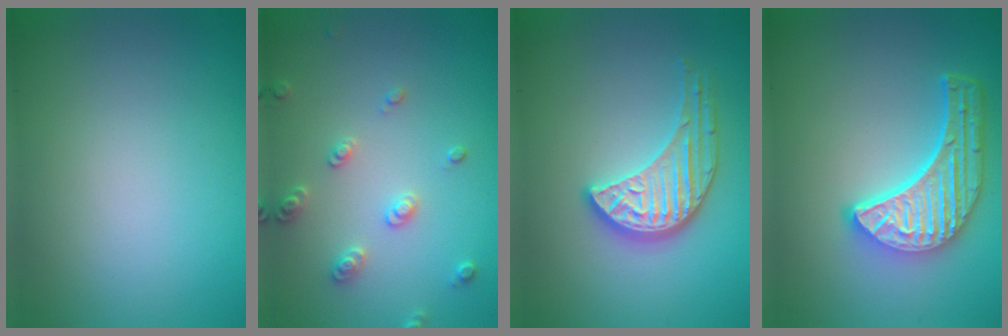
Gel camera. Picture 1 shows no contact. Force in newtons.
{"total": 2.5, "press": 2.4, "slide": 0.7}
{"total": 3.7, "press": 3.4, "slide": 1.5}
{"total": 5.7, "press": 4.5, "slide": 3.6}